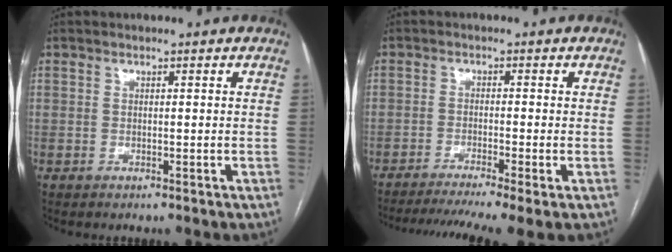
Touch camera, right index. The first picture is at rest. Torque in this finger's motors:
{"motor_torque": [1.78, -0.37, 0.21, 0.13]}